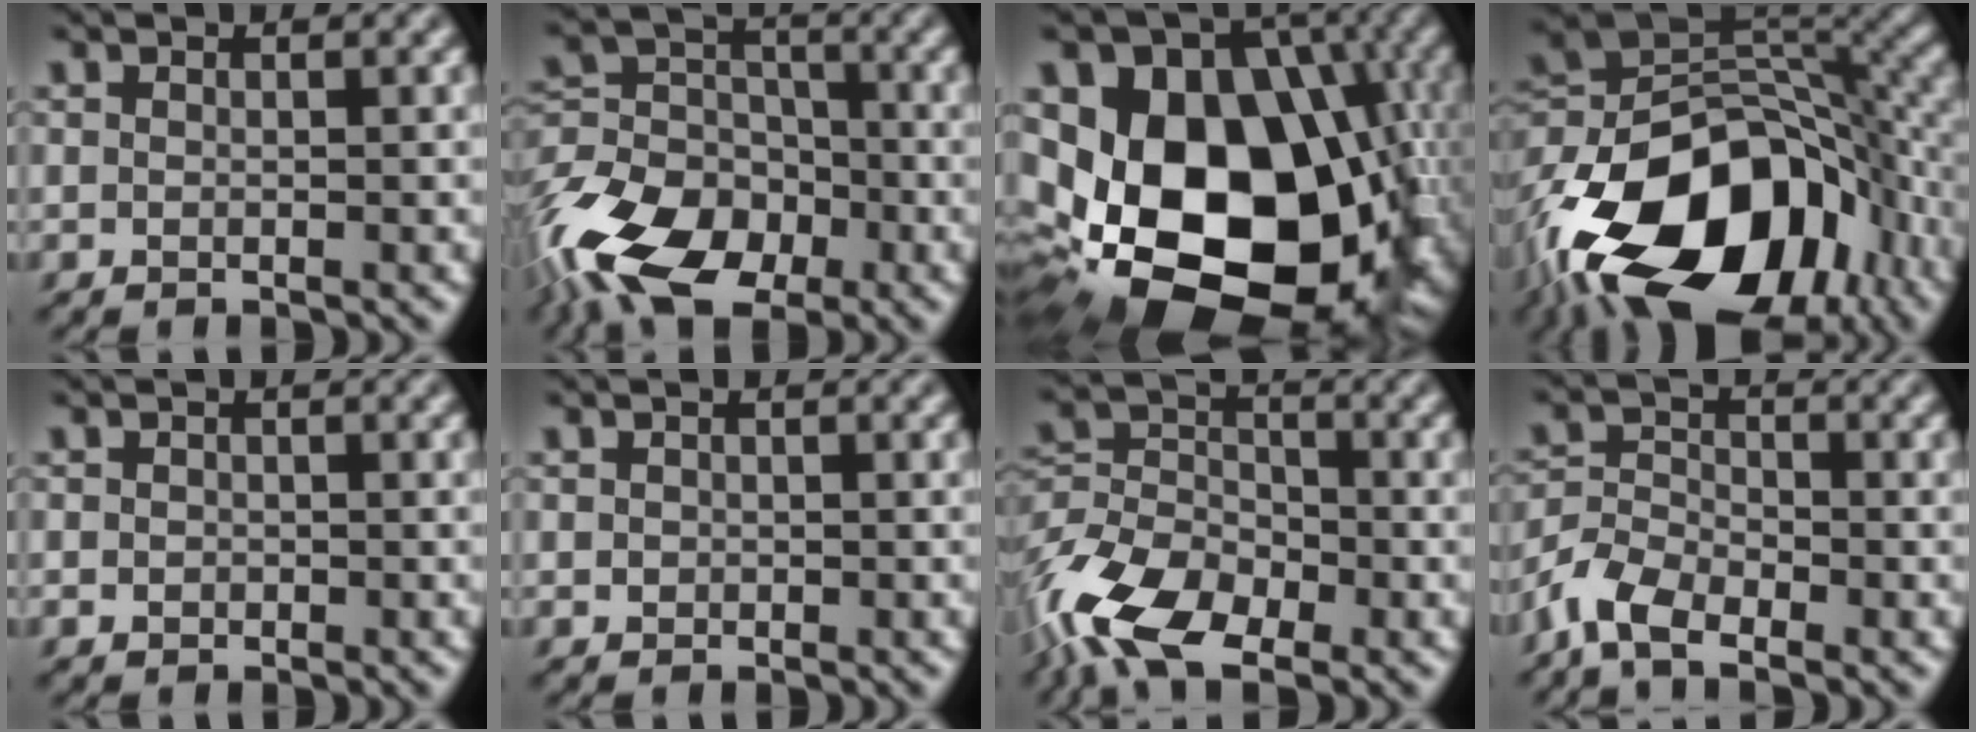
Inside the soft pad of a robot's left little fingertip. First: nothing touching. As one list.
[{"total": 13.0, "force": [-7.9, 7.6, 7.0], "torque": [-0.147, -0.004, -0.150]}, {"total": 20.7, "force": [-2.8, 15.1, 13.9], "torque": [-0.257, -0.024, -0.023]}, {"total": 17.6, "force": [-8.8, 10.6, 11.0], "torque": [-0.208, -0.003, -0.154]}, {"total": 0.7, "force": [-0.2, 0.7, 0.2], "torque": [0.000, -0.002, -0.004]}, {"total": 0.6, "force": [0.0, 0.6, 0.1], "torque": [0.001, -0.002, -0.001]}, {"total": 11.2, "force": [-7.0, 5.9, 6.5], "torque": [-0.131, -0.005, -0.145]}, {"total": 4.6, "force": [-3.2, 2.2, 2.6], "torque": [-0.058, 0.003, -0.070]}]